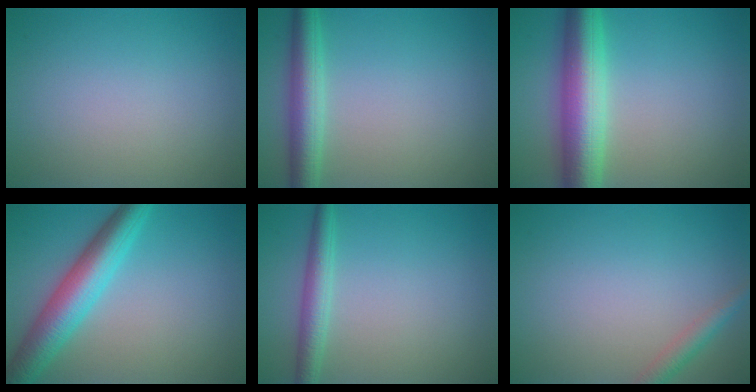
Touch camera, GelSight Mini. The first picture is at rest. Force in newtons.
{"total": 4.1, "press": 4.1, "slide": 0.1}
{"total": 7.6, "press": 7.6, "slide": 0.2}
{"total": 6.2, "press": 6.2, "slide": 0.2}
{"total": 2.6, "press": 2.6, "slide": 0.1}
{"total": 1.8, "press": 1.8, "slide": 0.1}